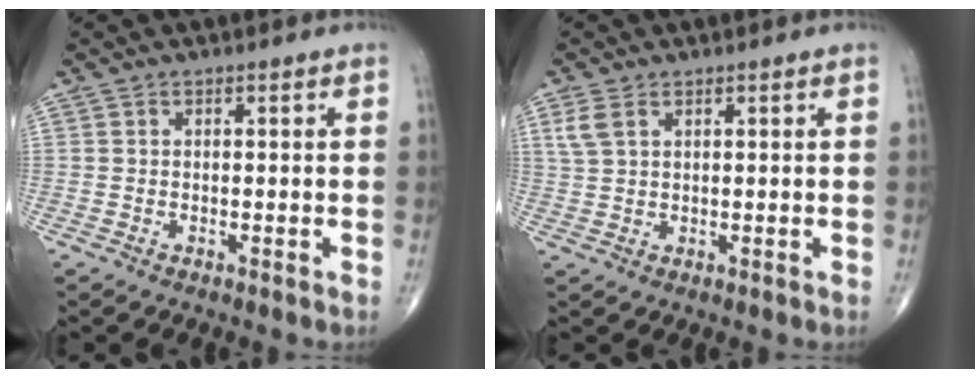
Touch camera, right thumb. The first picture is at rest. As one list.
[{"total": 3.2, "force": [1.6, 1.9, 2.1], "torque": [-0.053, 0.006, 0.040]}]